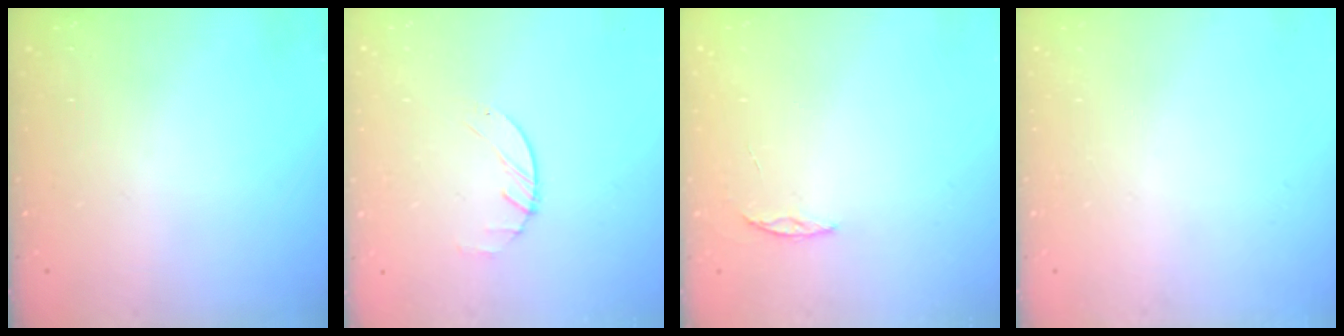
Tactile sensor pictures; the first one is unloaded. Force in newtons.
{"total": 1.2, "press": 1.2, "slide": 0.2}
{"total": 2.4, "press": 2.4, "slide": 0.2}
{"total": 0.0}